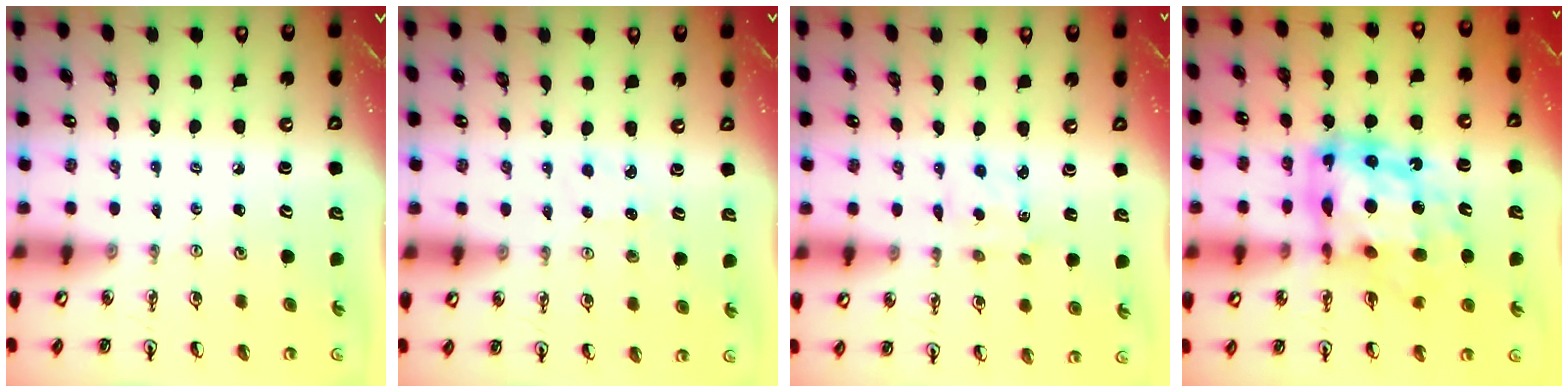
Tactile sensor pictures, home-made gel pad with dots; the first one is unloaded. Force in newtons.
{"total": 2.9, "press": 2.9, "slide": 0.4}
{"total": 2.4, "press": 2.3, "slide": 0.4}
{"total": 19.0, "press": 18.9, "slide": 1.8}